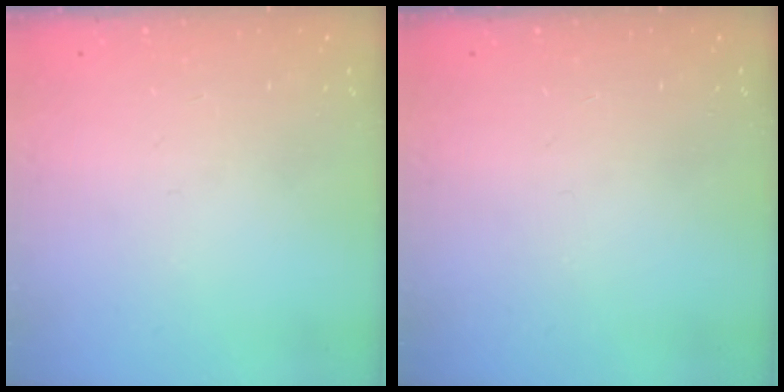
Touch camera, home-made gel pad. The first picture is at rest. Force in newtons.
{"total": 0.0}